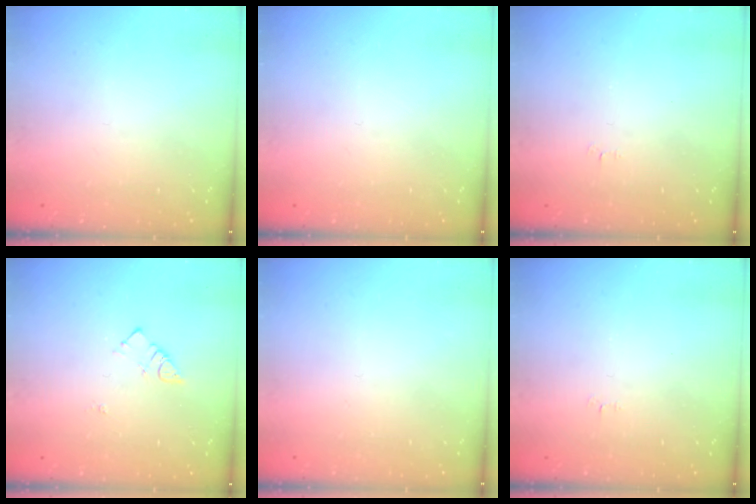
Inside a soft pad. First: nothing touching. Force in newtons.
{"total": 0.0}
{"total": 2.5, "press": 2.5, "slide": 0.3}
{"total": 3.9, "press": 3.8, "slide": 0.5}
{"total": 1.7, "press": 1.7, "slide": 0.1}
{"total": 2.5, "press": 2.5, "slide": 0.3}